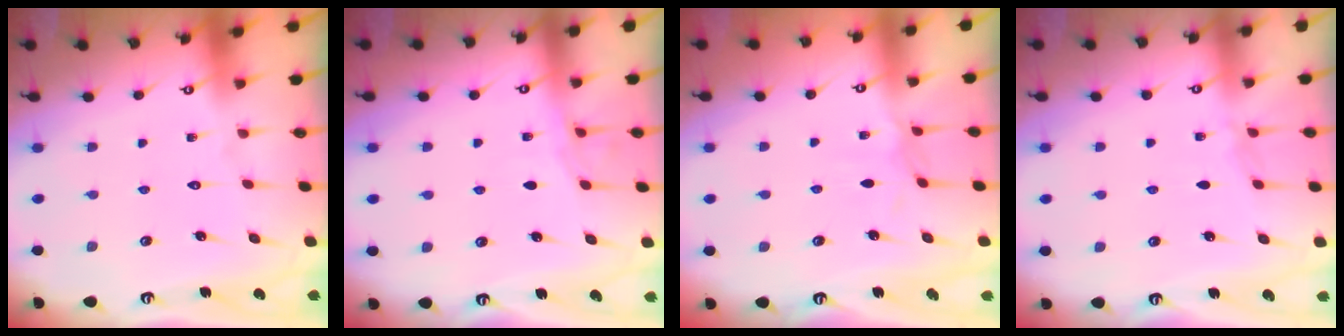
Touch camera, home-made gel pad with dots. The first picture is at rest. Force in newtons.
{"total": 4.3, "press": 4.2, "slide": 0.6}
{"total": 2.0, "press": 2.0, "slide": 0.5}
{"total": 3.5, "press": 3.4, "slide": 0.5}